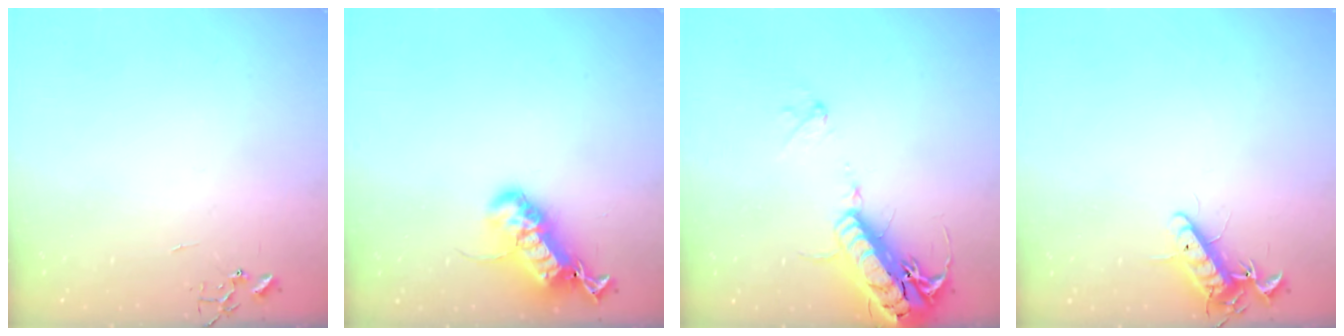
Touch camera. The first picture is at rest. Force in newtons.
{"total": 19.9, "press": 19.9, "slide": 0.3}
{"total": 19.9, "press": 19.5, "slide": 3.8}
{"total": 11.3, "press": 11.2, "slide": 1.5}